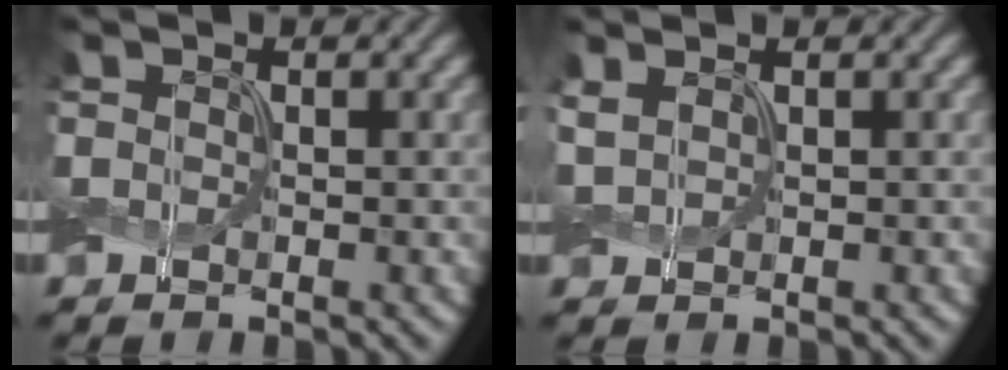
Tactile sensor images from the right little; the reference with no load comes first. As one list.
[{"total": 1.1, "force": [0.6, 0.5, 0.7], "torque": [-0.021, 0.004, 0.013]}]